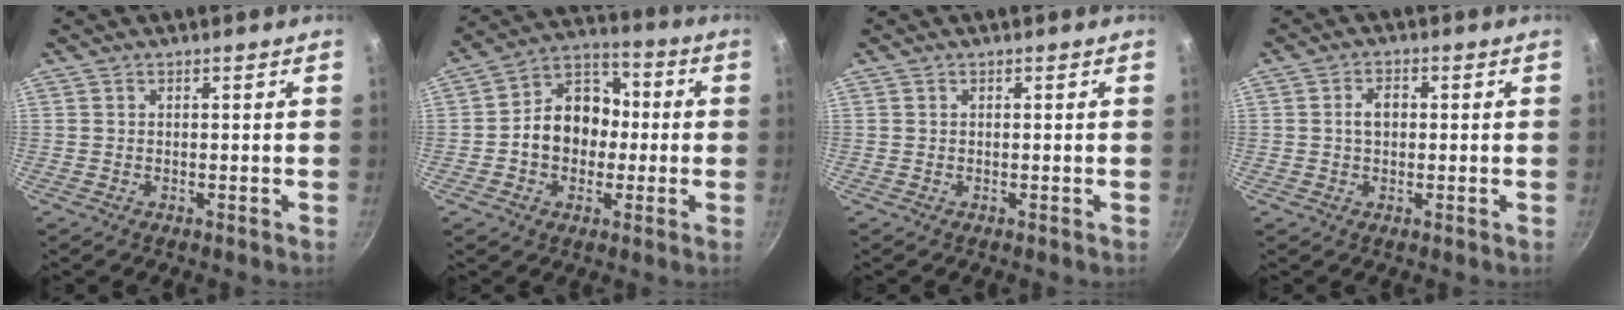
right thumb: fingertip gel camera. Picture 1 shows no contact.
{"total": 12.9, "force": [-0.9, 10.3, 7.7], "torque": [-0.076, 0.033, -0.033]}
{"total": 0.0}
{"total": 3.4, "force": [0.2, 2.4, 2.4], "torque": [-0.027, 0.010, 0.001]}